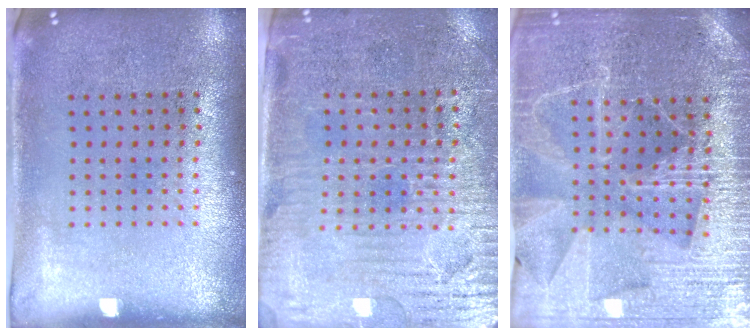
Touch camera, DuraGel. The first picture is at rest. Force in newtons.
{"total": 3.9, "press": 3.4, "slide": 1.7}
{"total": 4.5, "press": 4.2, "slide": 1.7}